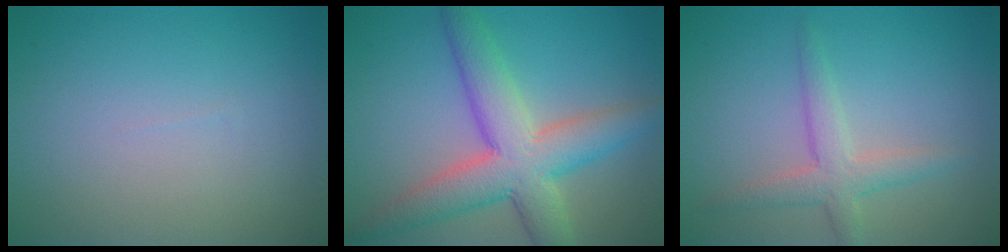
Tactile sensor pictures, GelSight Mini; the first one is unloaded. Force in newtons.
{"total": 7.8, "press": 7.8, "slide": 0.3}
{"total": 2.9, "press": 2.9, "slide": 0.2}